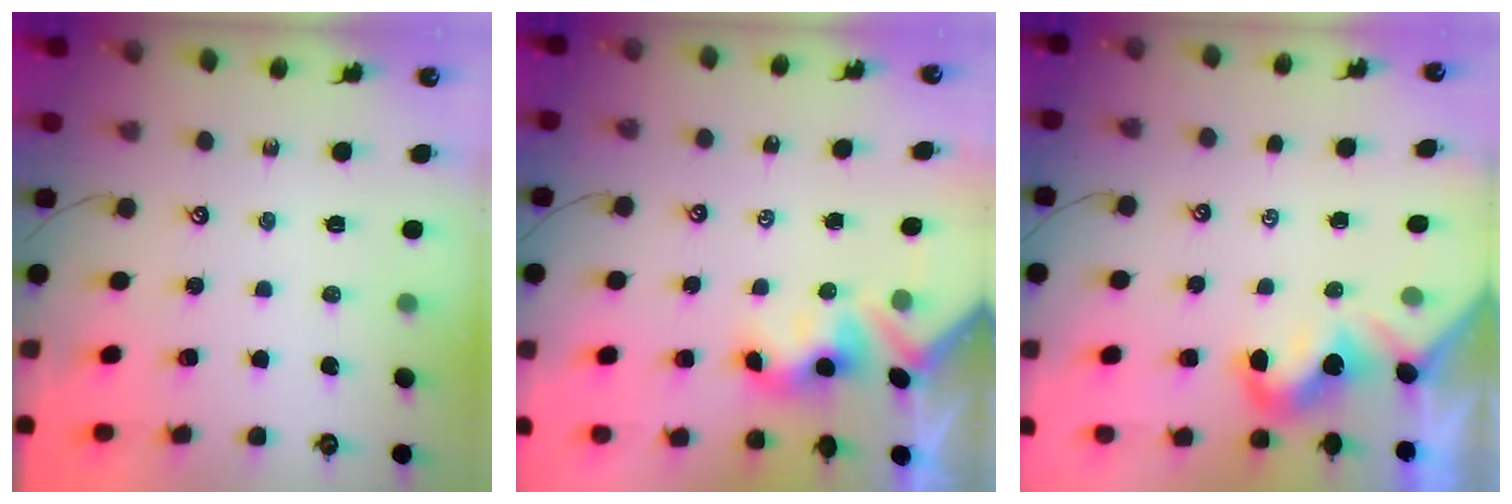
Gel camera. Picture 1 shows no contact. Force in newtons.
{"total": 3.5, "press": 3.5, "slide": 0.4}
{"total": 2.2, "press": 2.1, "slide": 0.6}